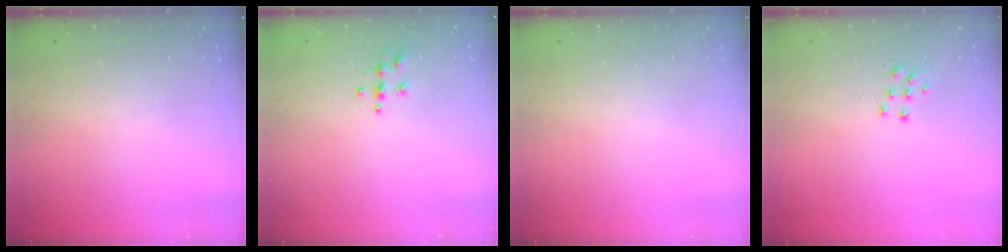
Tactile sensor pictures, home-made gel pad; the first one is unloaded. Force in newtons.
{"total": 4.0, "press": 3.9, "slide": 0.4}
{"total": 0.0}
{"total": 5.5, "press": 5.5, "slide": 0.6}